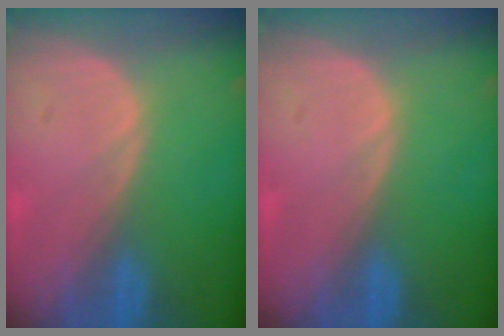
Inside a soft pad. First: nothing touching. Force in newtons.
{"total": 0.0}